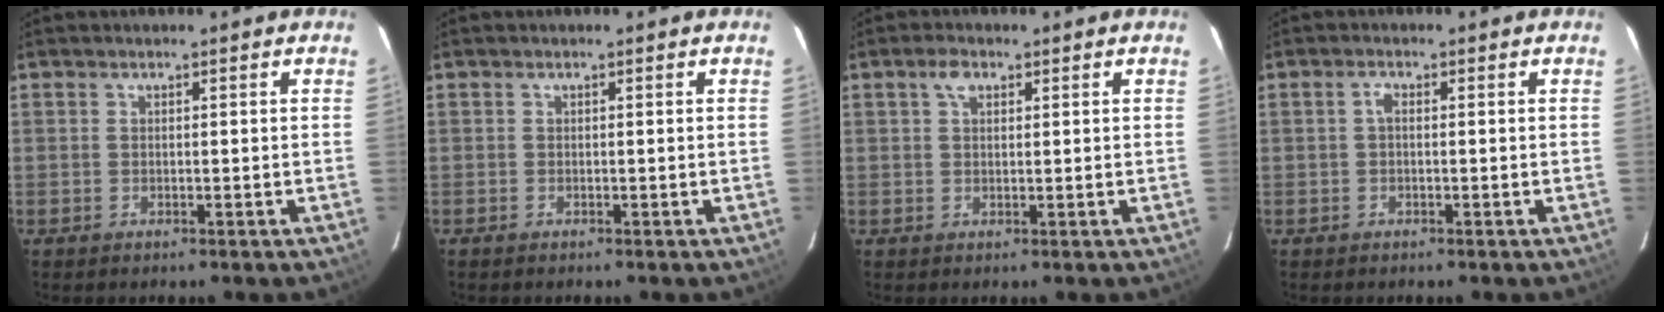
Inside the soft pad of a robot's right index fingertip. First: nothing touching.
{"total": 0.0}
{"total": 2.5, "force": [1.2, 1.5, 1.6], "torque": [-0.029, 0.009, 0.020]}
{"total": 1.2, "force": [-0.1, 0.6, 1.0], "torque": [-0.019, 0.006, -0.004]}